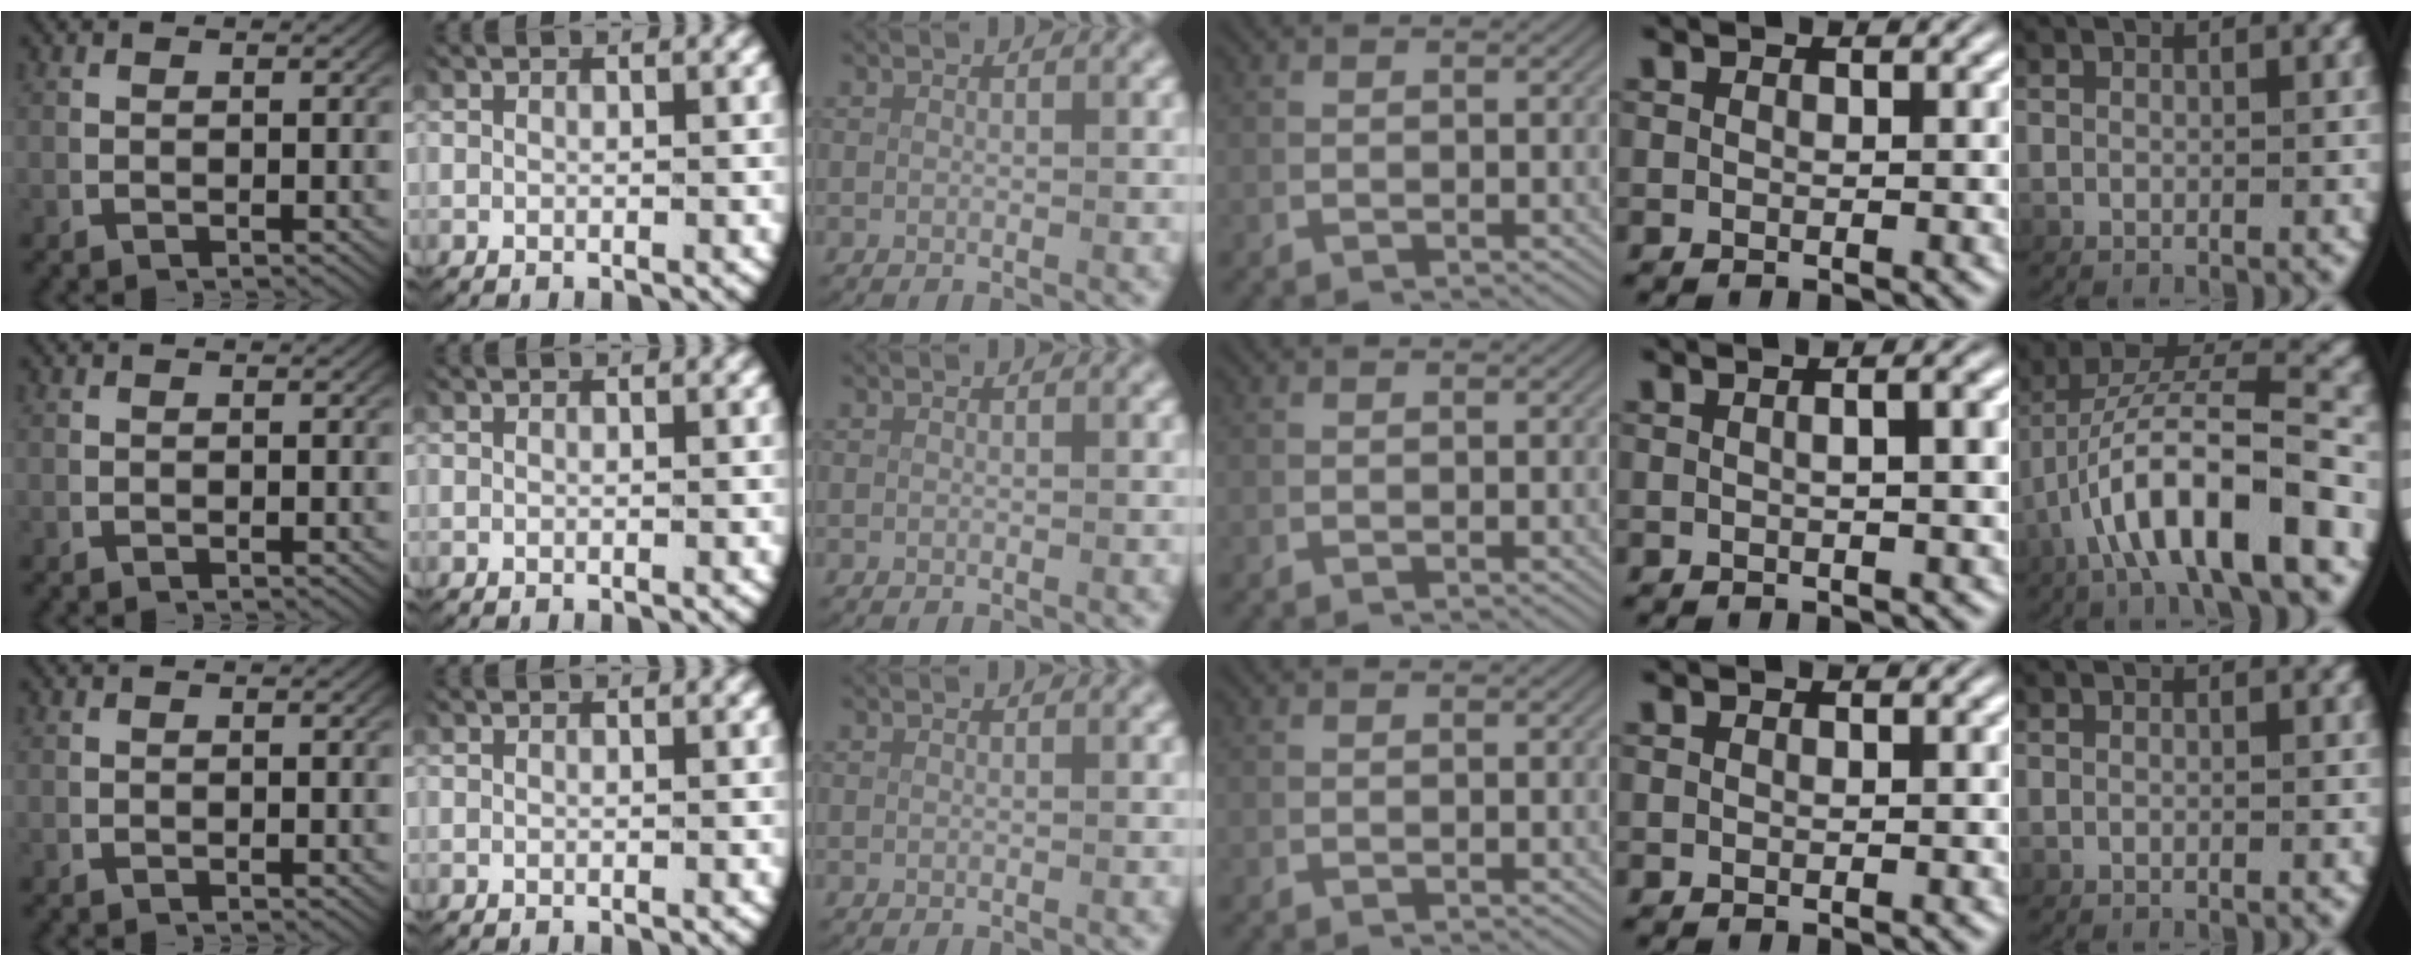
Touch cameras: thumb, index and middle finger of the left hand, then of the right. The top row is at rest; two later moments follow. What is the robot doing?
{"motion": "lift_and_place", "object": "ribbon"}